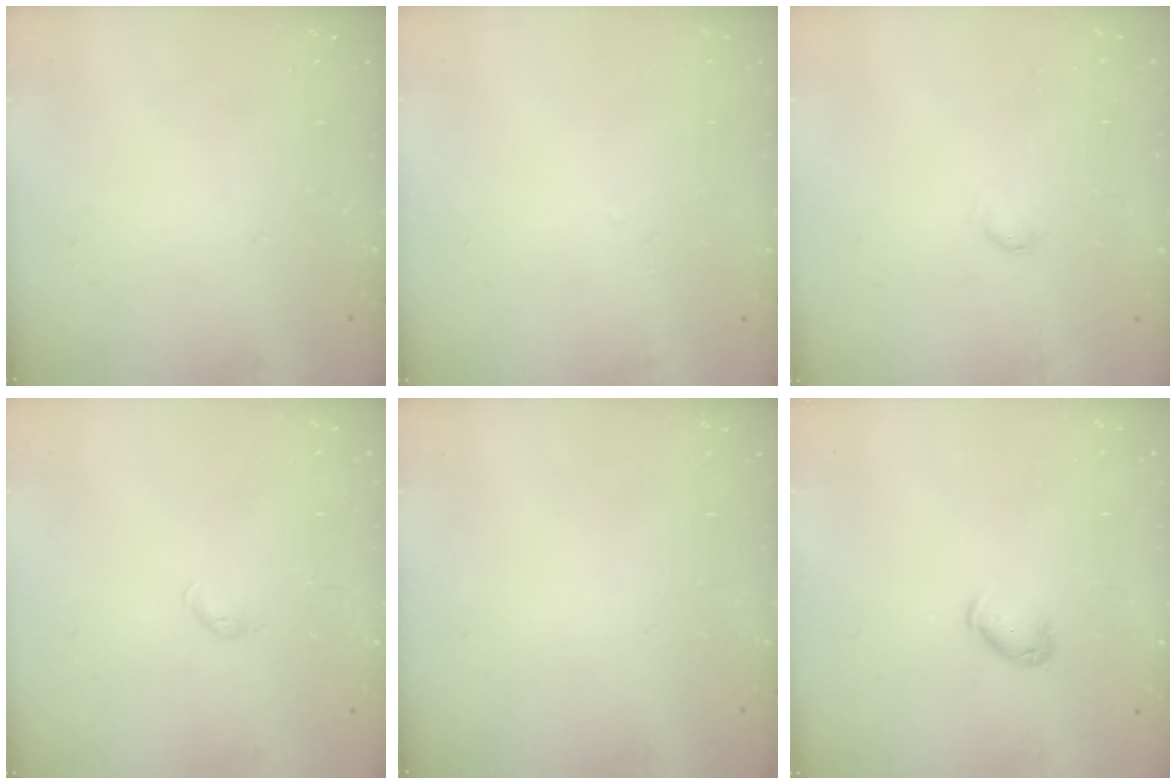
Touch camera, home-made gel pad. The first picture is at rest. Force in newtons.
{"total": 1.6, "press": 1.6, "slide": 0.3}
{"total": 2.7, "press": 2.7, "slide": 0.4}
{"total": 3.3, "press": 3.2, "slide": 0.7}
{"total": 0.0}
{"total": 5.6, "press": 5.5, "slide": 1.2}